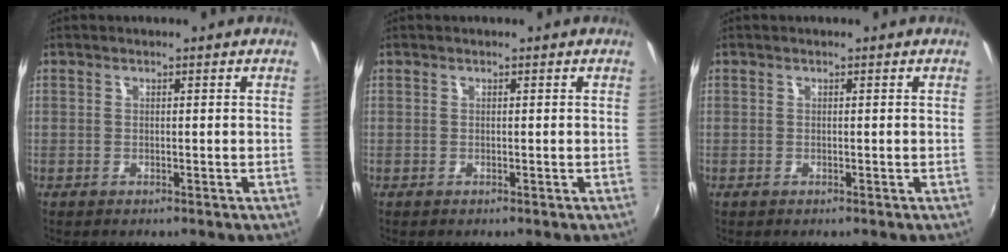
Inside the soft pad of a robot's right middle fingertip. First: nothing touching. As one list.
[{"total": 0.0}, {"total": 0.0}]